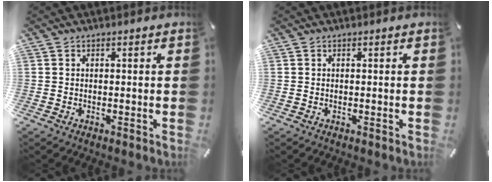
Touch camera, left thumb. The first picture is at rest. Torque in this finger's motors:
{"motor_torque": [-0.04, -0.02, 0.01, 0.02, 0.00]}